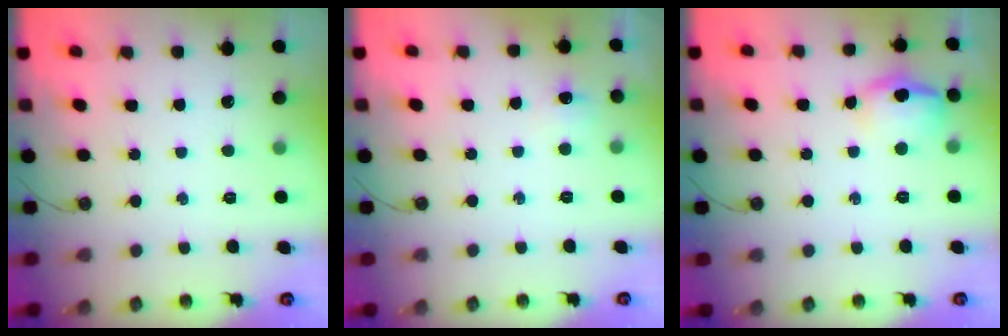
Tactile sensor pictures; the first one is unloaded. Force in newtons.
{"total": 5.0, "press": 5.0, "slide": 0.6}
{"total": 13.1, "press": 11.5, "slide": 6.3}